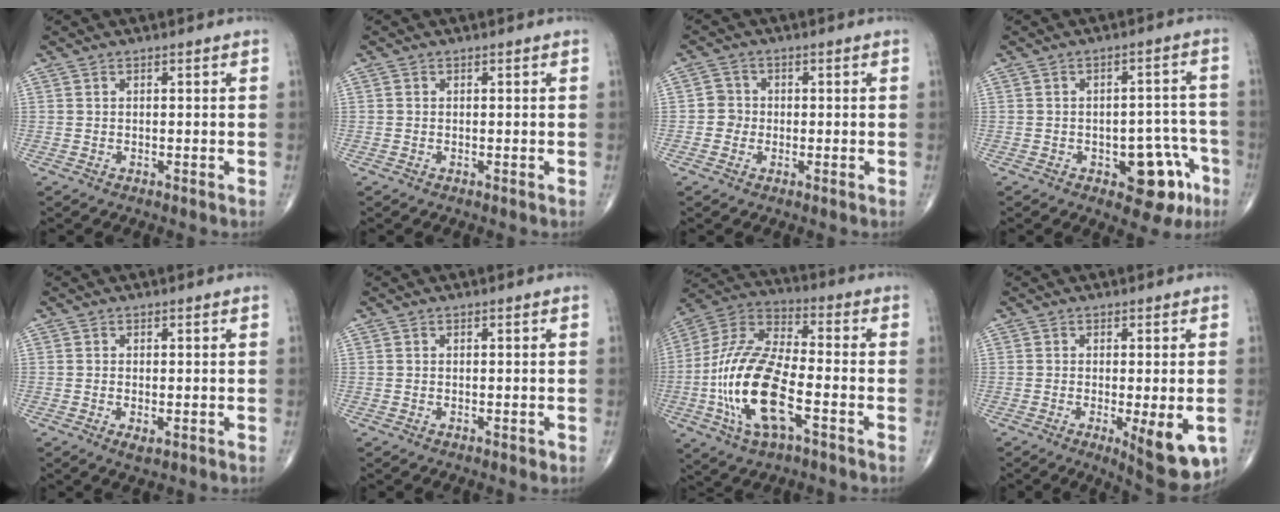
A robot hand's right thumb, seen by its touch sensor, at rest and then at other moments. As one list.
[{"total": 0.0}, {"total": 2.9, "force": [-0.5, 2.8, 0.6], "torque": [0.009, 0.009, -0.015]}, {"total": 10.2, "force": [-4.5, 5.4, 7.3], "torque": [-0.049, 0.036, -0.049]}, {"total": 0.8, "force": [-0.2, 0.4, 0.6], "torque": [-0.012, -0.002, -0.002]}, {"total": 0.5, "force": [-0.2, 0.3, 0.3], "torque": [-0.002, 0.000, -0.004]}, {"total": 19.7, "force": [-5.5, 8.2, 17.1], "torque": [-0.356, 0.025, -0.100]}, {"total": 9.6, "force": [-3.0, 2.8, 8.7], "torque": [-0.111, -0.019, -0.036]}]